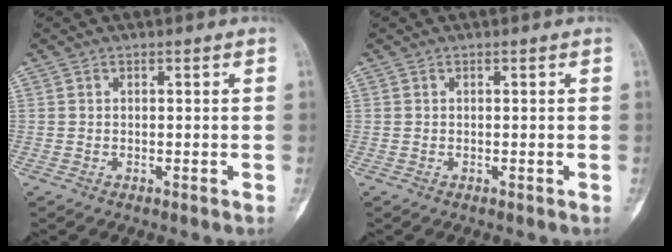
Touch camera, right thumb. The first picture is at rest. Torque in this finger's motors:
{"motor_torque": [0.23, -0.15, 0.01, -0.01, 0.01]}